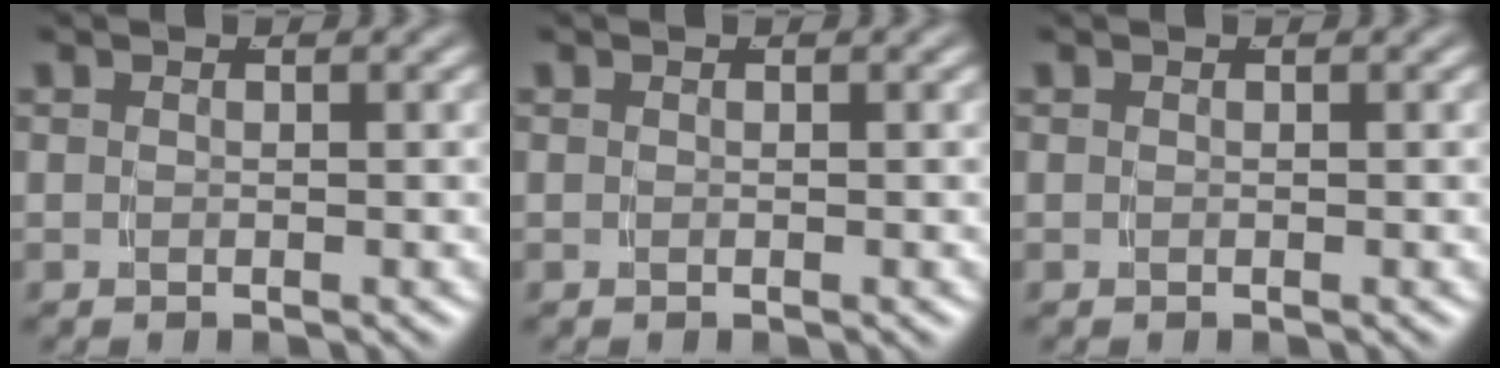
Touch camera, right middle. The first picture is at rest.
{"total": 0.0}
{"total": 0.0}